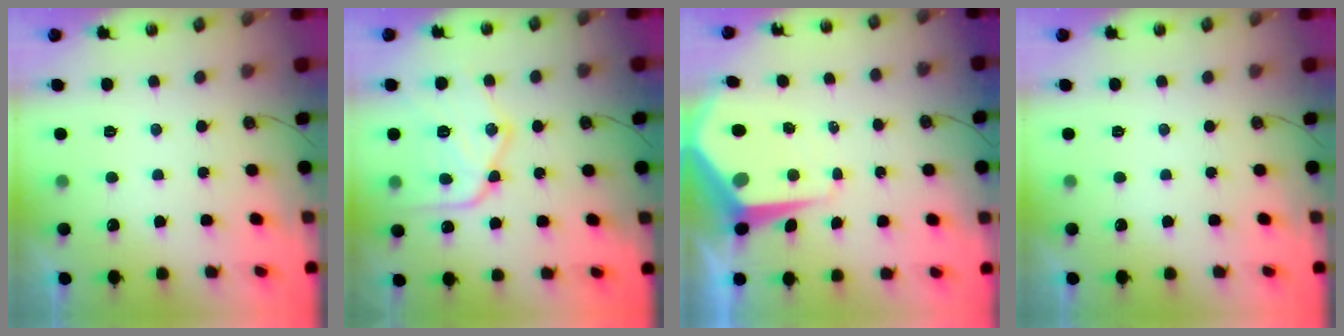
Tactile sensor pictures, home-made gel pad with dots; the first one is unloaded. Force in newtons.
{"total": 18.4, "press": 18.3, "slide": 1.5}
{"total": 8.6, "press": 8.6, "slide": 0.8}
{"total": 0.0}